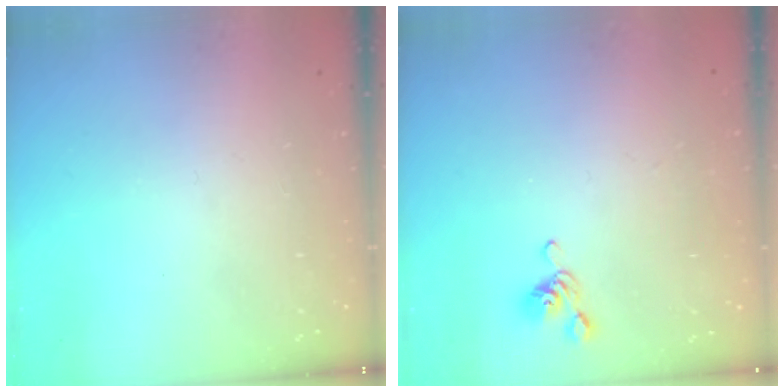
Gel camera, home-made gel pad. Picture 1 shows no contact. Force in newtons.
{"total": 6.4, "press": 6.4, "slide": 0.5}